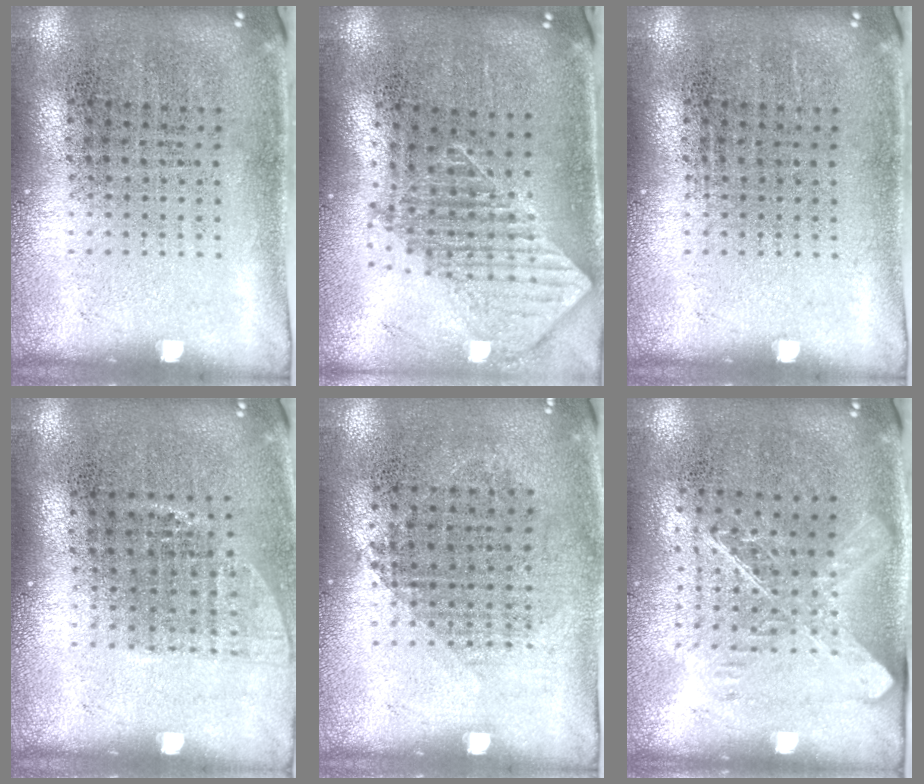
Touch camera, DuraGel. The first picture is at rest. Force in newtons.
{"total": 1.8, "press": 1.4, "slide": 1.2}
{"total": 0.0}
{"total": 1.0, "press": 0.9, "slide": 0.6}
{"total": 0.8, "press": 0.7, "slide": 0.4}
{"total": 1.5, "press": 1.3, "slide": 0.8}